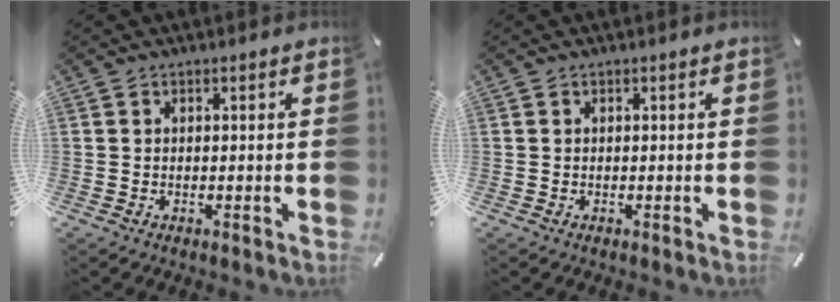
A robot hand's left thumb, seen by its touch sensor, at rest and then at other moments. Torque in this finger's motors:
{"motor_torque": [-0.04, -0.04, -0.01, -0.01, 0.00]}